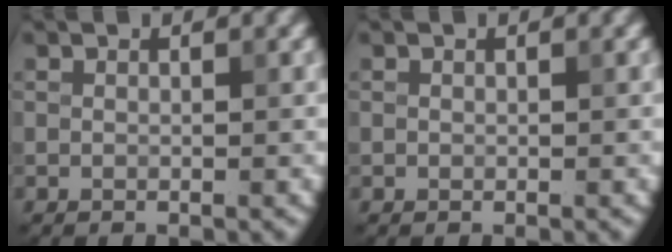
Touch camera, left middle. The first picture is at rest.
{"total": 0.0}